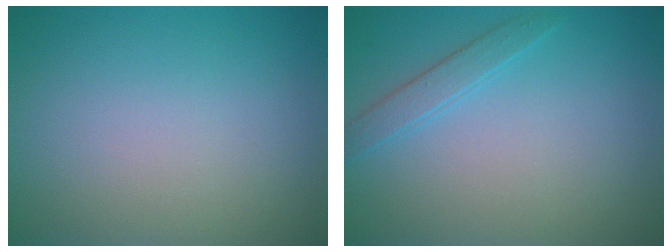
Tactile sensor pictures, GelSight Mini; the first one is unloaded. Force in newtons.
{"total": 1.6, "press": 1.6, "slide": 0.1}